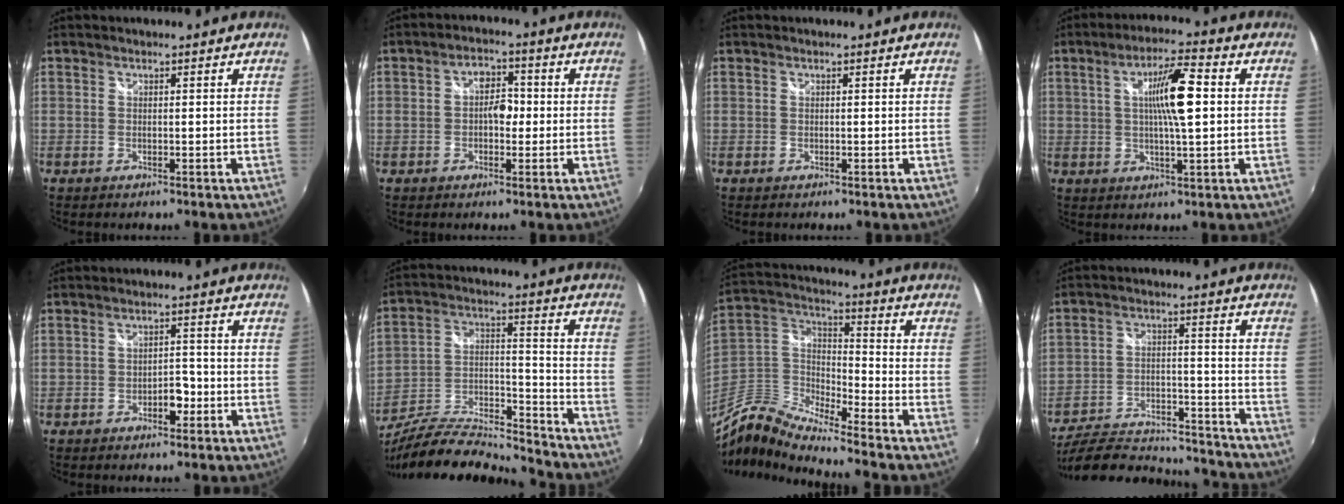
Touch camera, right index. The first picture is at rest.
{"total": 4.6, "force": [-0.6, 3.3, 3.2], "torque": [-0.049, 0.011, -0.010]}
{"total": 0.0}
{"total": 8.8, "force": [1.7, -0.2, 8.6], "torque": [-0.137, 0.000, 0.031]}
{"total": 3.2, "force": [-1.6, 1.9, 2.1], "torque": [-0.036, 0.002, -0.027]}
{"total": 17.3, "force": [-15.7, 1.2, 7.1], "torque": [-0.133, -0.012, -0.268]}
{"total": 9.3, "force": [-8.0, -0.1, 4.7], "torque": [-0.110, 0.002, -0.172]}
{"total": 23.9, "force": [-21.4, 5.9, 8.8], "torque": [-0.164, -0.010, -0.287]}